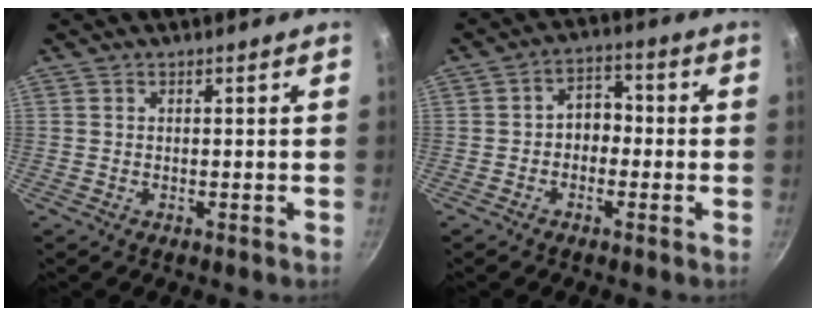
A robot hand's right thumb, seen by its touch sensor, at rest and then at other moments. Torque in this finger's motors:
{"motor_torque": [0.19, 0.06, -0.10, -0.10, 0.12]}